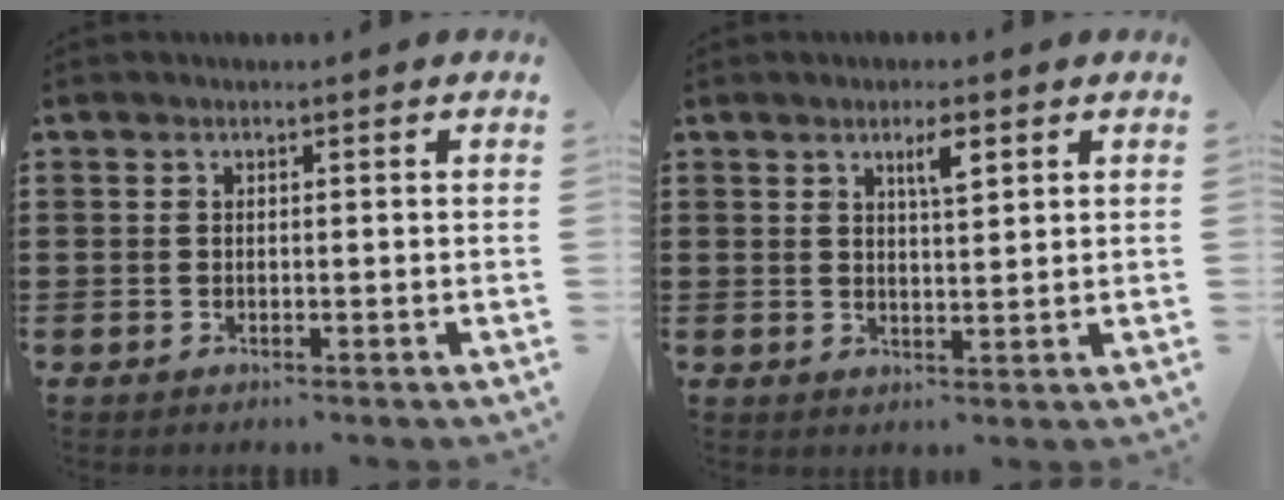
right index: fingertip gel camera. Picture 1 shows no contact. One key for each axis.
{"total": 3.0, "fx": 1.7, "fy": 0.5, "fz": 2.5, "tx": -0.044, "ty": 0.000, "tz": 0.026}